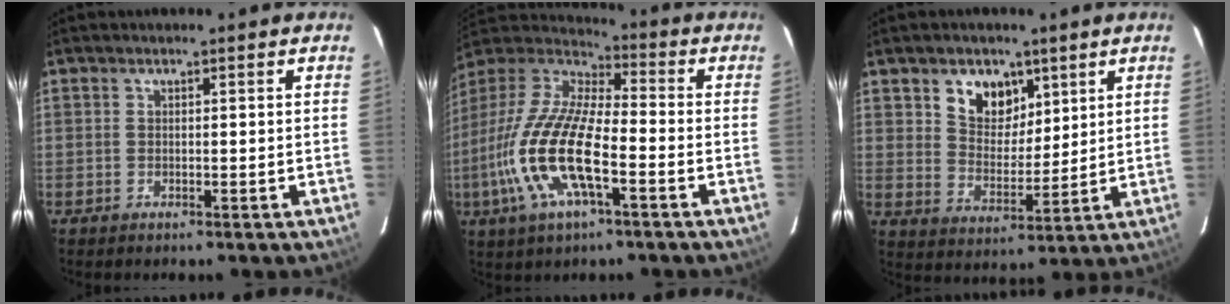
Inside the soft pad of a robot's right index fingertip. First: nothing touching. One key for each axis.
{"total": 19.4, "fx": -6.3, "fy": 6.2, "fz": 17.3, "tx": -0.358, "ty": -0.019, "tz": -0.130}
{"total": 8.7, "fx": 4.7, "fy": 6.2, "fz": 4.0, "tx": -0.064, "ty": 0.003, "tz": 0.089}